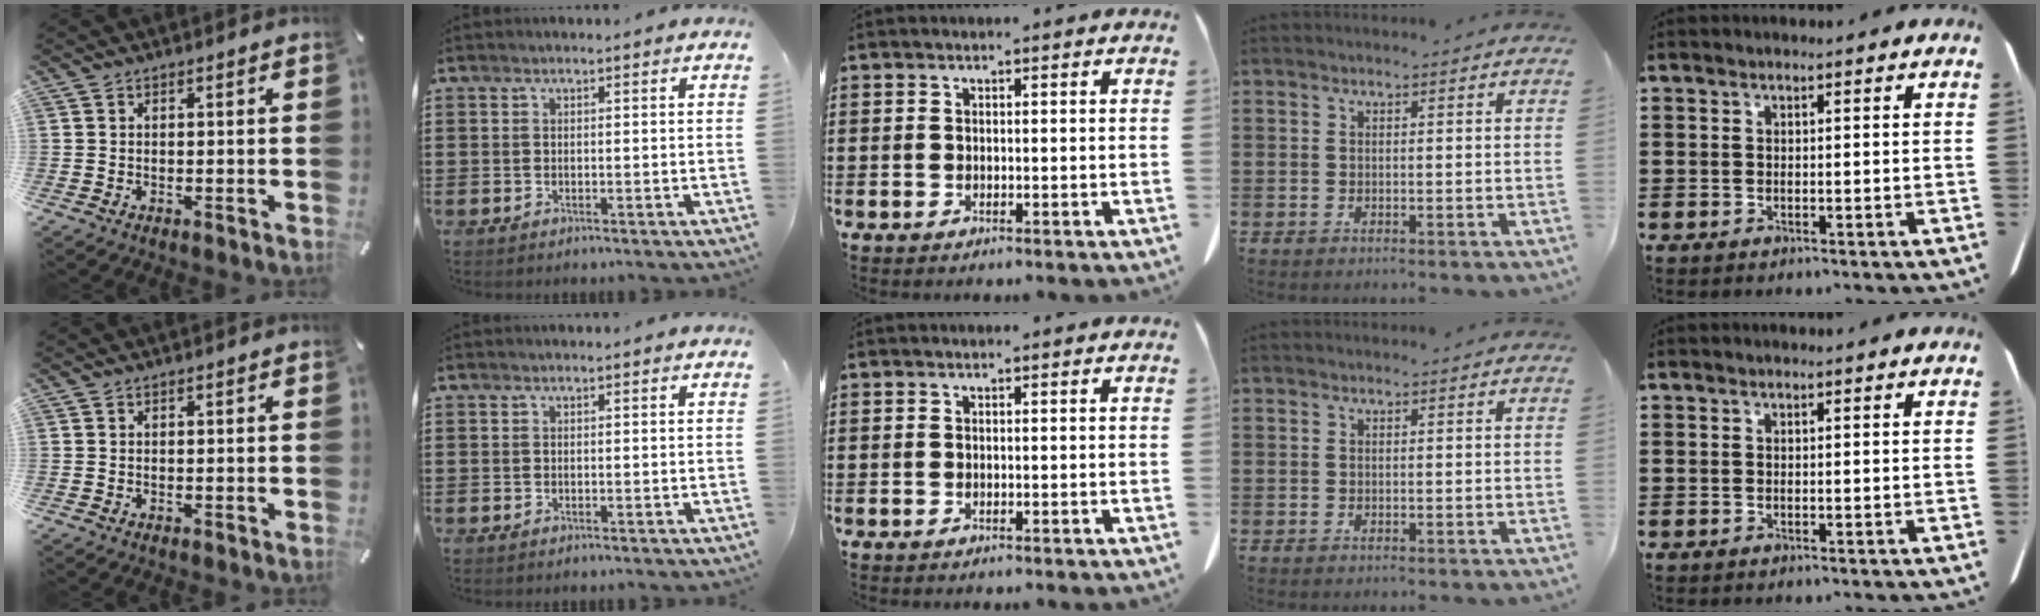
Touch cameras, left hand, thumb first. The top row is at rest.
{}